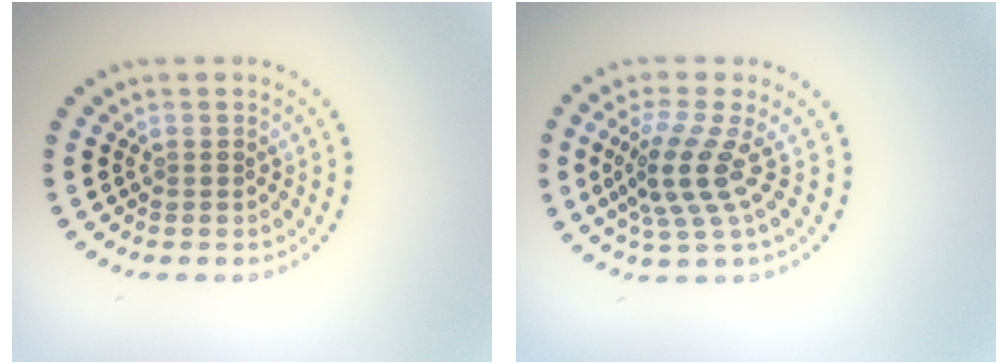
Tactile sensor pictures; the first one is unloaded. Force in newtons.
{"total": 4.0, "press": 2.8, "slide": 2.8}